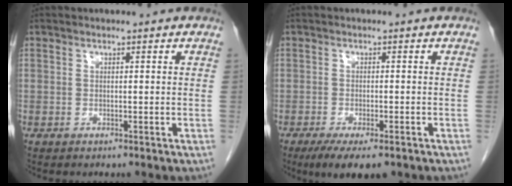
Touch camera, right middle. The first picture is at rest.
{"total": 7.1, "force": [-4.9, 1.9, 4.7], "torque": [-0.071, -0.016, -0.074]}